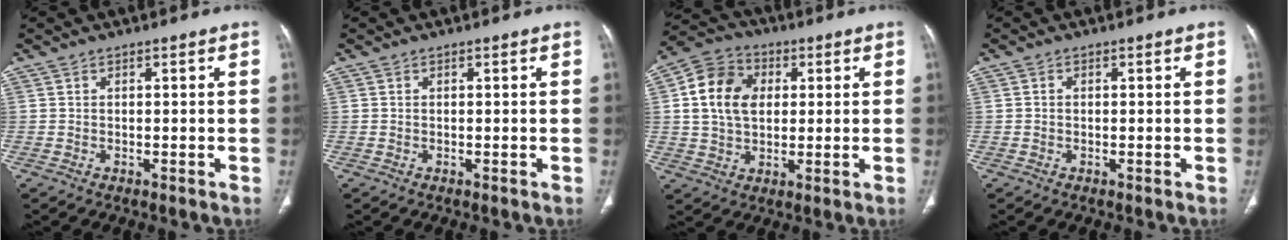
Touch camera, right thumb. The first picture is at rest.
{"total": 0.0}
{"total": 12.4, "force": [2.3, 9.2, 8.1], "torque": [-0.133, 0.011, 0.033]}
{"total": 0.5, "force": [0.0, 0.5, 0.3], "torque": [-0.002, 0.002, -0.002]}